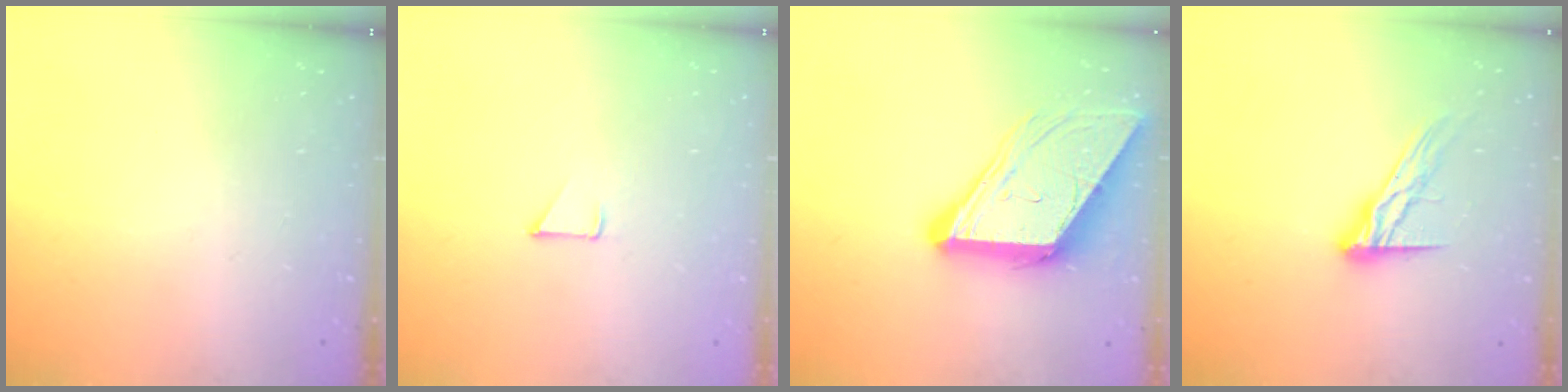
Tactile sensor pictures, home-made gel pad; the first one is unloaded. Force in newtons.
{"total": 4.5, "press": 4.5, "slide": 0.3}
{"total": 11.5, "press": 11.4, "slide": 1.1}
{"total": 11.6, "press": 11.6, "slide": 0.9}